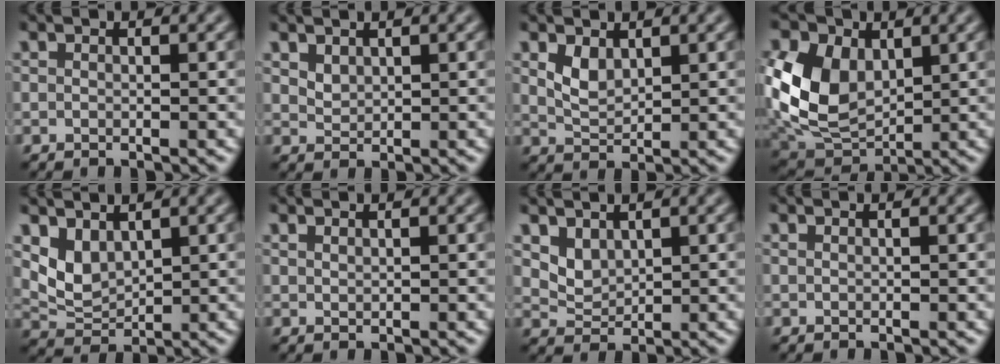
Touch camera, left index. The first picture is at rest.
{"total": 0.9, "force": [0.7, 0.6, 0.3], "torque": [-0.011, 0.004, 0.023]}
{"total": 1.4, "force": [0.5, 1.0, 0.9], "torque": [-0.027, -0.003, 0.024]}
{"total": 8.4, "force": [0.7, 6.1, 5.7], "torque": [-0.148, -0.005, 0.012]}
{"total": 2.5, "force": [1.2, 1.6, 1.4], "torque": [-0.041, -0.008, 0.038]}
{"total": 0.6, "force": [0.5, 0.2, 0.2], "torque": [0.001, 0.003, 0.006]}
{"total": 1.6, "force": [1.0, 1.1, 0.6], "torque": [-0.022, -0.006, 0.030]}
{"total": 0.0}